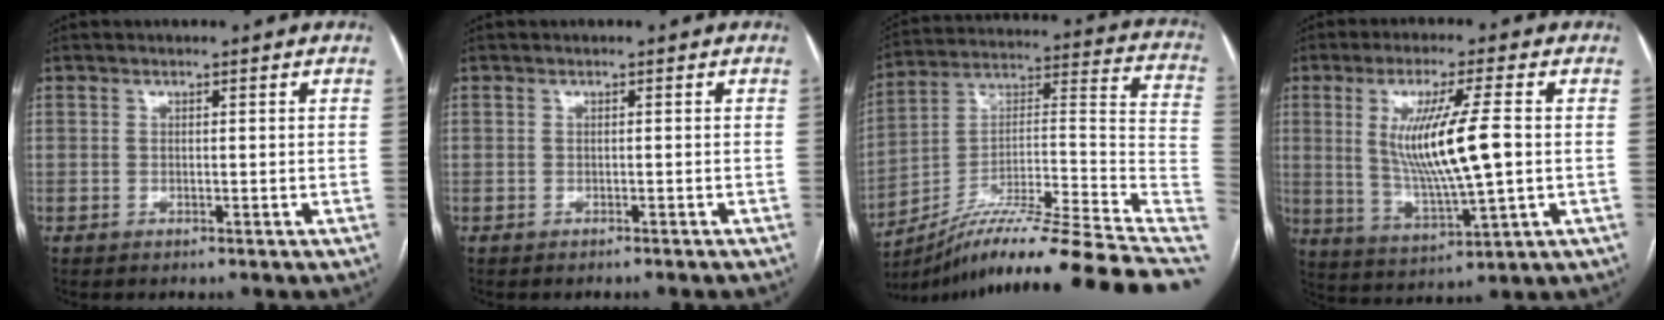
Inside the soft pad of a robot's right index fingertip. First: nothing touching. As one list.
[{"total": 1.4, "force": [-1.3, 0.1, 0.6], "torque": [-0.009, -0.001, -0.016]}, {"total": 27.3, "force": [-22.1, -0.9, 16.0], "torque": [-0.165, 0.026, -0.348]}, {"total": 12.3, "force": [1.1, 0.6, 12.3], "torque": [-0.238, -0.012, 0.028]}]